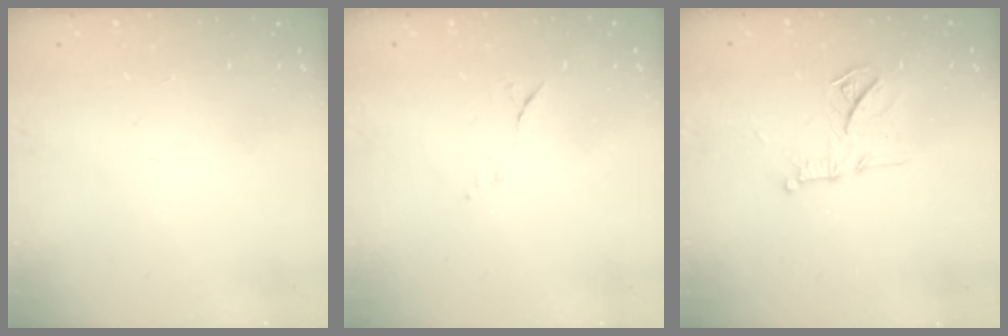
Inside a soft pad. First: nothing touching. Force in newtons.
{"total": 5.5, "press": 5.4, "slide": 1.1}
{"total": 12.5, "press": 12.5, "slide": 0.8}